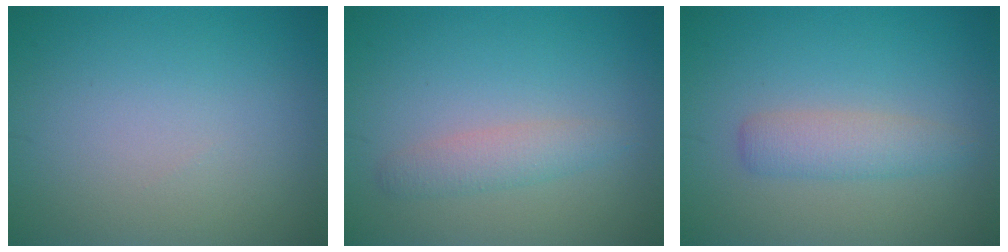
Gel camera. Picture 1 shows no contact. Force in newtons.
{"total": 2.0, "press": 2.0, "slide": 0.1}
{"total": 2.5, "press": 2.5, "slide": 0.0}